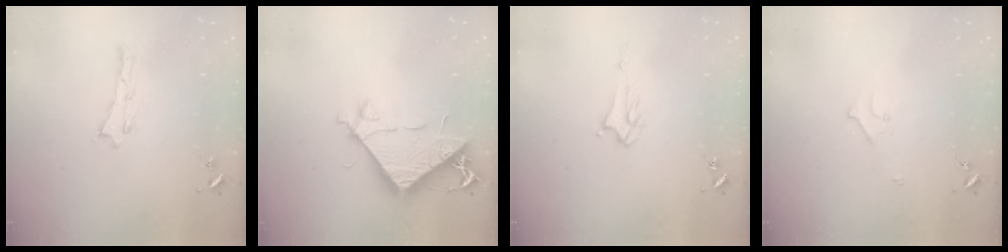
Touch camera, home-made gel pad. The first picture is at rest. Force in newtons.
{"total": 7.8, "press": 7.7, "slide": 1.2}
{"total": 2.4, "press": 2.4, "slide": 0.3}
{"total": 2.2, "press": 2.2, "slide": 0.2}